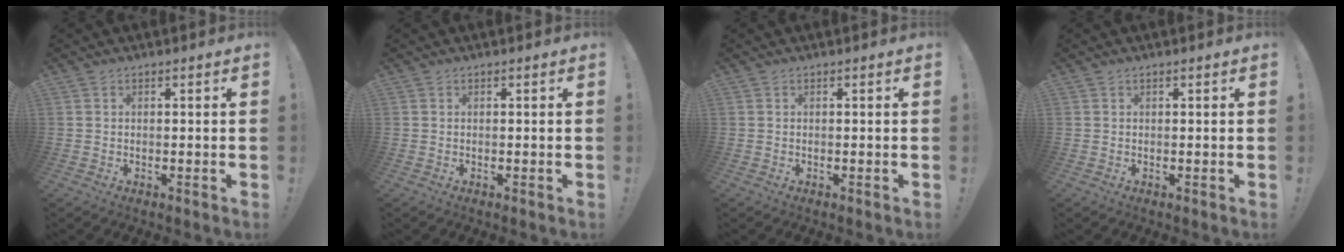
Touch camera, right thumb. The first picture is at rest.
{"total": 0.0}
{"total": 0.0}
{"total": 0.0}